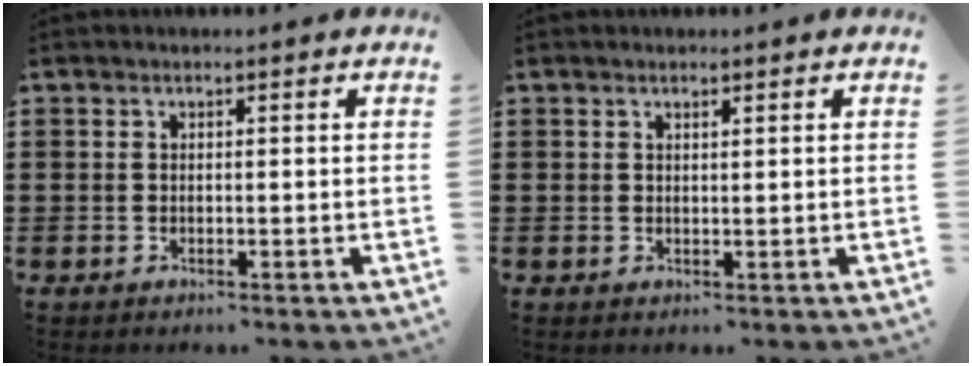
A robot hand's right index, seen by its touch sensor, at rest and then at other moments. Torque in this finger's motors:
{"motor_torque": [-0.16, 0.04, 0.04, -0.01]}